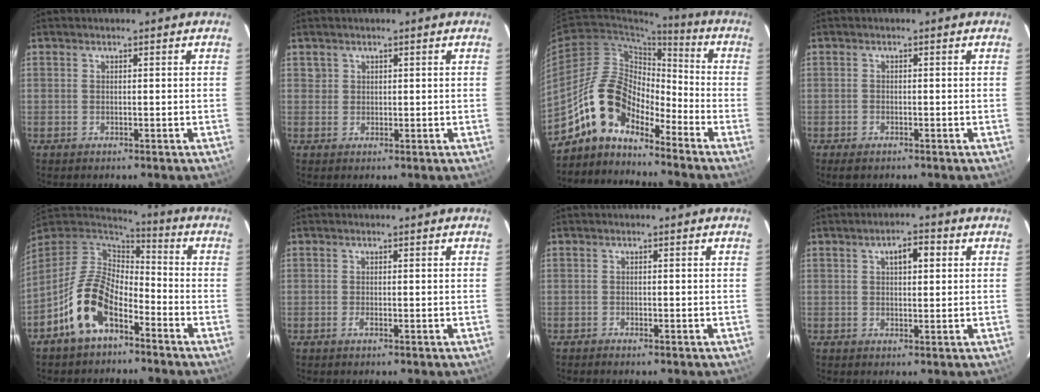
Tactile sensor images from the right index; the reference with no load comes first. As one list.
[{"total": 1.1, "force": [0.5, 1.1, 0.0], "torque": [0.005, 0.005, 0.007]}, {"total": 11.9, "force": [-9.1, 5.6, 5.2], "torque": [-0.096, 0.026, -0.179]}, {"total": 1.8, "force": [-1.4, 0.8, 0.8], "torque": [-0.019, -0.005, -0.026]}, {"total": 13.2, "force": [-7.0, 7.1, 8.7], "torque": [-0.184, 0.005, -0.134]}, {"total": 0.8, "force": [-0.4, 0.1, 0.7], "torque": [-0.013, -0.001, -0.008]}, {"total": 0.9, "force": [-0.9, 0.2, 0.3], "torque": [-0.011, -0.002, -0.016]}, {"total": 4.0, "force": [1.4, 1.9, 3.3], "torque": [-0.050, 0.013, 0.023]}]